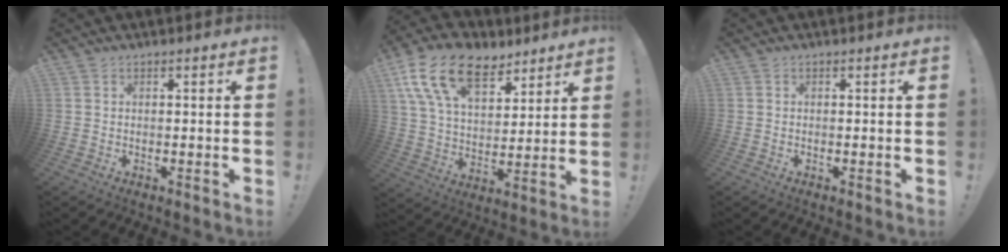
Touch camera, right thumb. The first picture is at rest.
{"total": 18.7, "force": [10.5, 11.0, 10.9], "torque": [-0.187, -0.050, 0.195]}
{"total": 0.0}